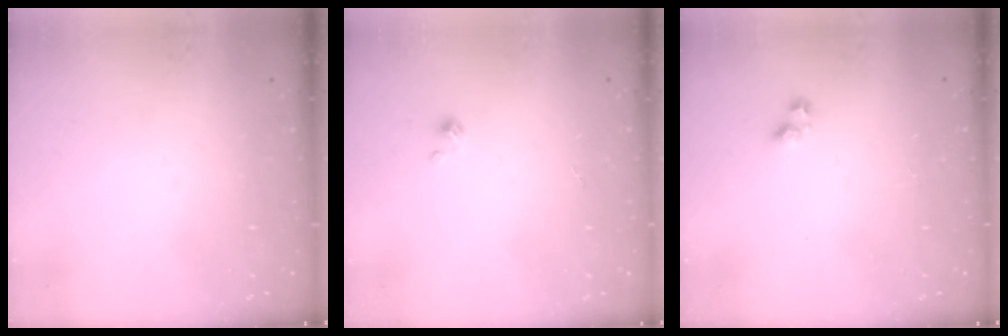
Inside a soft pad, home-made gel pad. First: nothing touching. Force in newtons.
{"total": 0.0}
{"total": 3.2, "press": 3.1, "slide": 0.6}